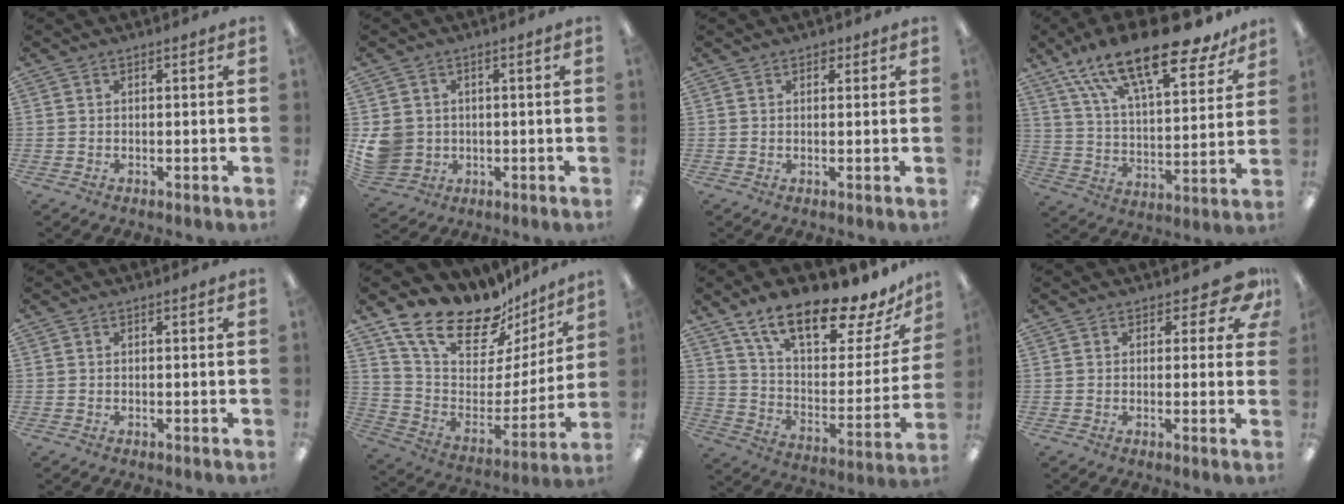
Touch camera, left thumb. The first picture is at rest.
{"total": 6.9, "force": [0.4, 6.4, 2.4], "torque": [-0.059, 0.007, 0.012]}
{"total": 1.7, "force": [1.3, 1.0, 0.6], "torque": [-0.005, -0.001, 0.021]}
{"total": 22.1, "force": [16.0, 6.6, 13.6], "torque": [-0.216, -0.099, 0.267]}
{"total": 0.0}
{"total": 21.6, "force": [16.9, 9.6, 9.5], "torque": [-0.169, -0.120, 0.303]}
{"total": 20.6, "force": [15.6, 6.6, 11.7], "torque": [-0.190, -0.105, 0.268]}
{"total": 6.6, "force": [3.8, 3.3, 4.3], "torque": [-0.046, -0.016, 0.065]}